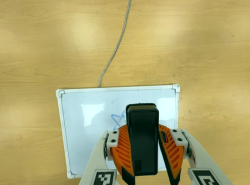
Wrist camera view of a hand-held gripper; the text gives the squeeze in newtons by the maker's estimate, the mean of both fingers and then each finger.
{"total": 9.2, "left": 8.7, "right": 9.8}